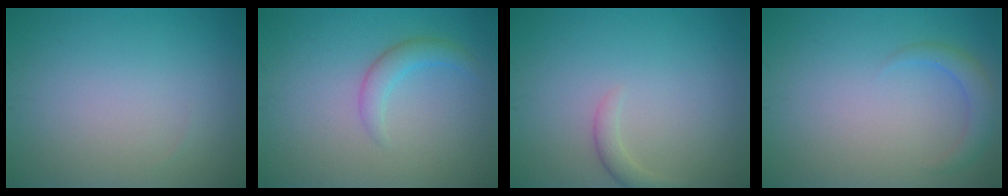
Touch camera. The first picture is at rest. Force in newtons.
{"total": 2.0, "press": 2.0, "slide": 0.1}
{"total": 1.4, "press": 1.4, "slide": 0.1}
{"total": 1.9, "press": 1.9, "slide": 0.1}